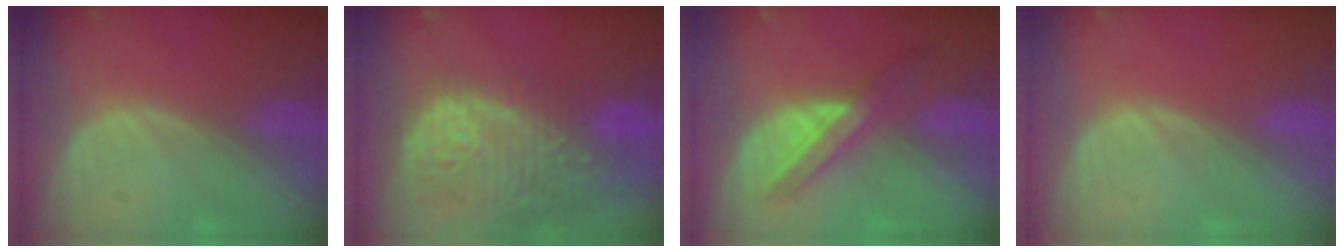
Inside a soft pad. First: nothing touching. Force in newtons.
{"total": 14.2, "press": 11.7, "slide": 8.1}
{"total": 5.8, "press": 5.5, "slide": 1.9}
{"total": 0.0}